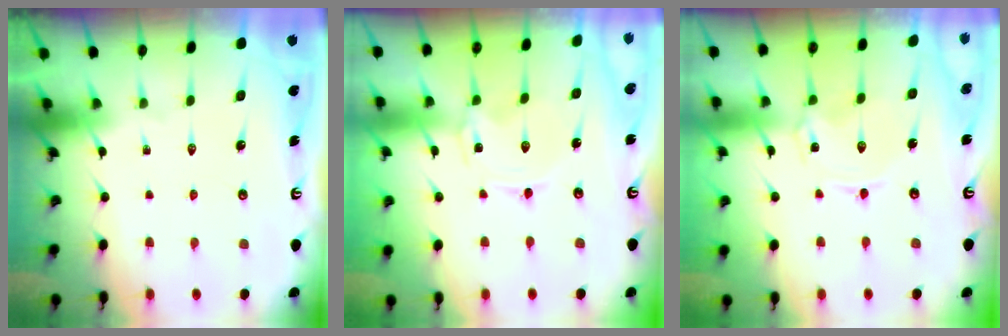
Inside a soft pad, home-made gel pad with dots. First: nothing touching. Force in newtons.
{"total": 0.0}
{"total": 0.8, "press": 0.8, "slide": 0.1}